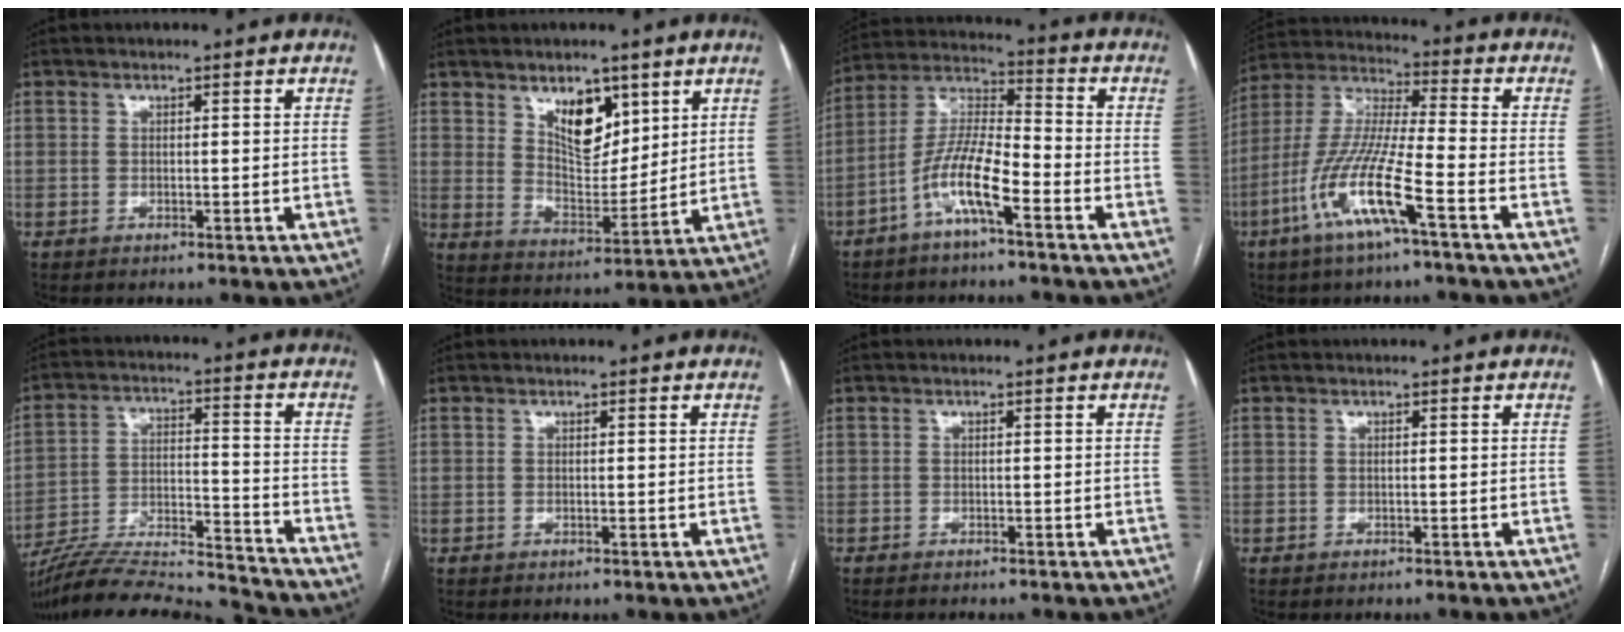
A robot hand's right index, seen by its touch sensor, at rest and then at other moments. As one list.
[{"total": 9.0, "force": [5.0, 4.4, 6.0], "torque": [-0.101, -0.005, 0.095]}, {"total": 10.3, "force": [-5.3, 1.7, 8.8], "torque": [-0.184, 0.012, -0.104]}, {"total": 14.0, "force": [-6.4, 0.8, 12.4], "torque": [-0.266, -0.007, -0.127]}, {"total": 22.9, "force": [-21.5, 1.5, 7.6], "torque": [-0.150, -0.005, -0.339]}, {"total": 0.0}, {"total": 2.2, "force": [-2.0, 0.5, 0.7], "torque": [-0.009, -0.003, -0.023]}, {"total": 0.6, "force": [-0.6, 0.0, 0.0], "torque": [-0.005, -0.001, -0.011]}]